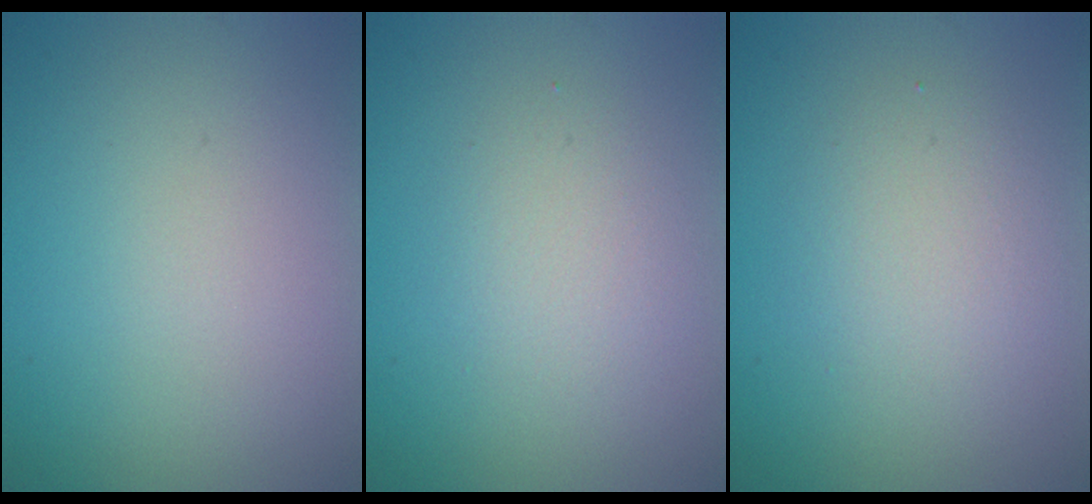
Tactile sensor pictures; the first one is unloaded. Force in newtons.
{"total": 2.0, "press": 2.0, "slide": 0.2}
{"total": 2.7, "press": 2.6, "slide": 0.3}